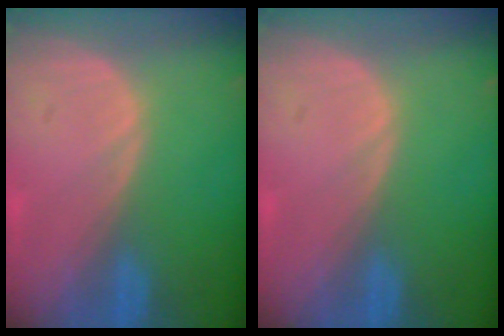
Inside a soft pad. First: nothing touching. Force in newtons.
{"total": 0.0}